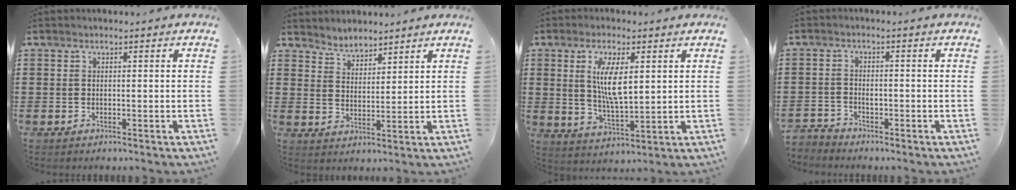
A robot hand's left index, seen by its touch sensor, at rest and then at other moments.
{"total": 3.5, "force": [3.3, 0.9, -0.5], "torque": [-0.005, -0.007, 0.063]}
{"total": 7.5, "force": [2.2, 2.6, 6.7], "torque": [-0.128, 0.003, 0.037]}
{"total": 1.9, "force": [-1.7, 0.8, 0.2], "torque": [-0.012, 0.004, -0.037]}